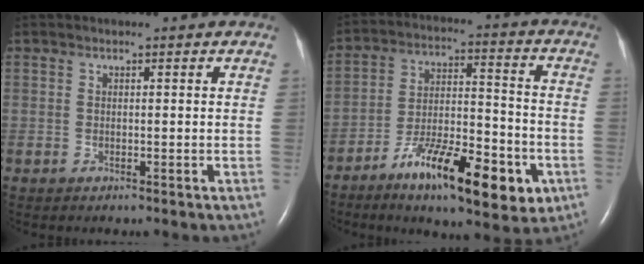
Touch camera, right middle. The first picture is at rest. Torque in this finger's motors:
{"motor_torque": [1.30, -0.84, 0.80, 0.17]}